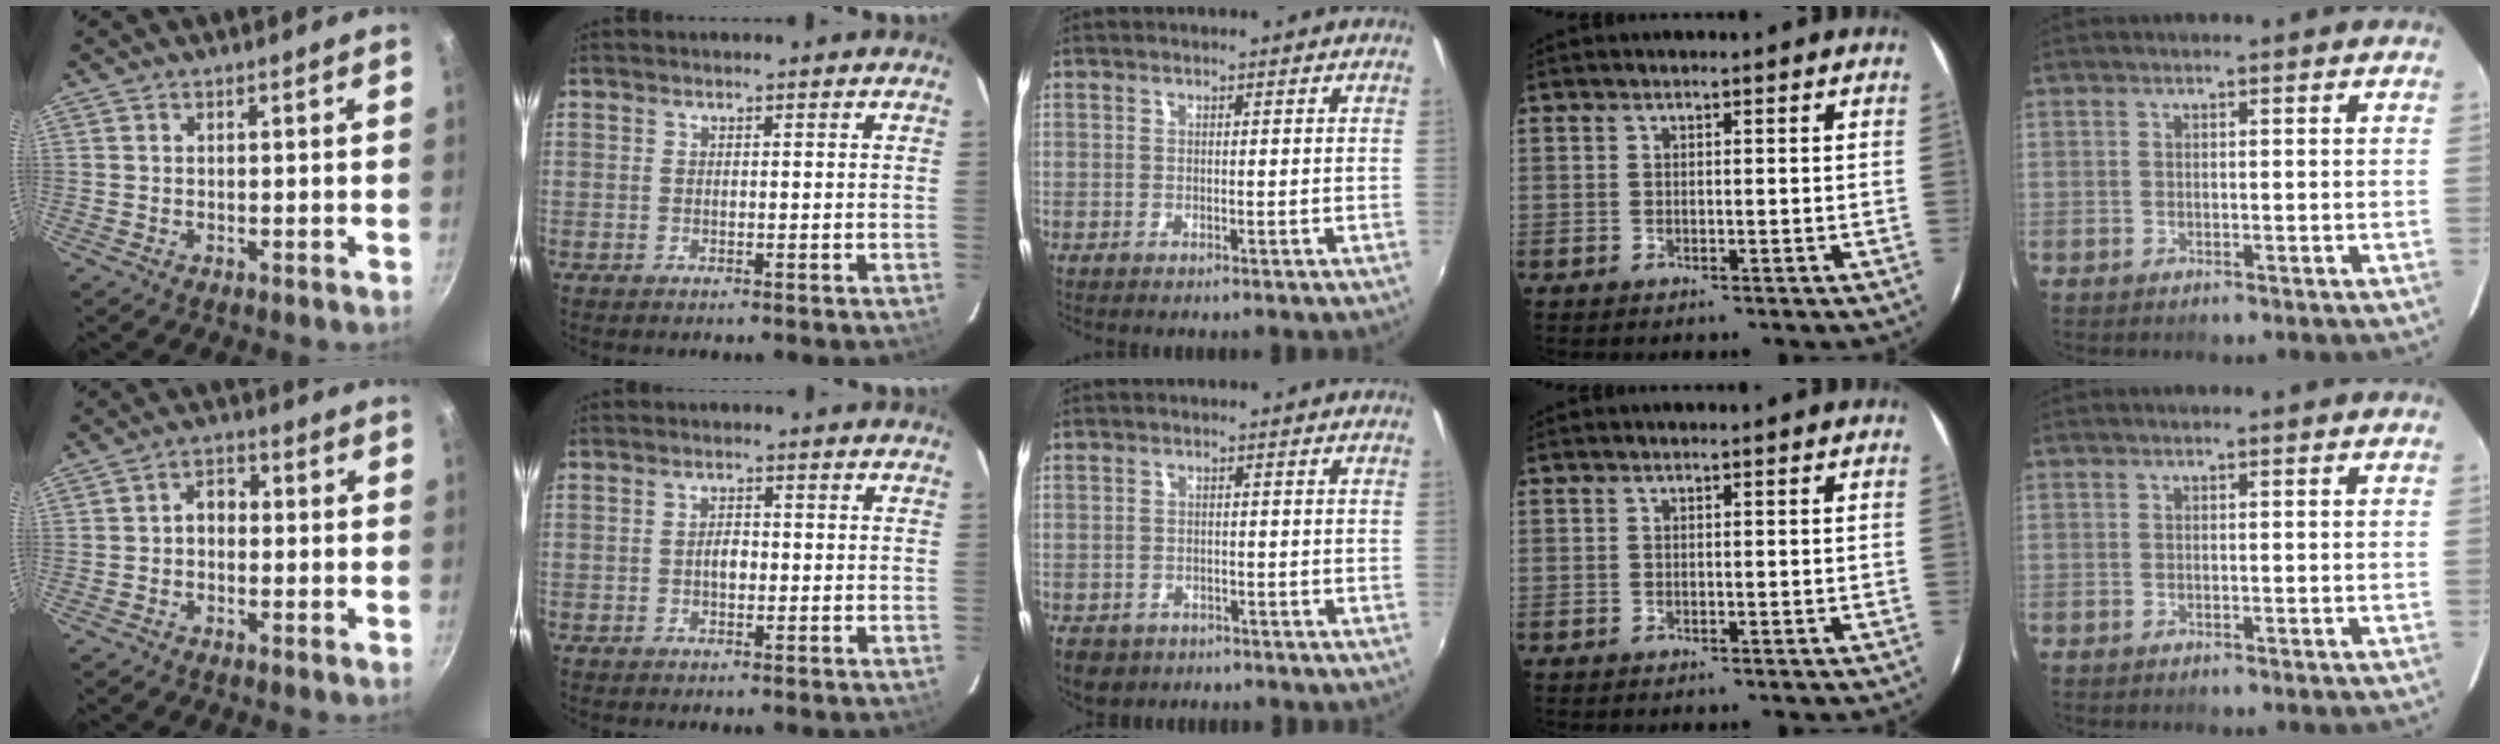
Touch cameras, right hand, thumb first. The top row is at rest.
{"thumb": {"total": 3.8, "force": [-0.5, 2.9, 2.5], "torque": [-0.025, 0.017, -0.019]}, "index": {"total": 2.1, "force": [-0.4, 1.3, 1.7], "torque": [-0.031, 0.007, -0.008]}, "middle": {"total": 5.6, "force": [-3.5, 3.8, 2.2], "torque": [-0.057, -0.014, -0.053]}}